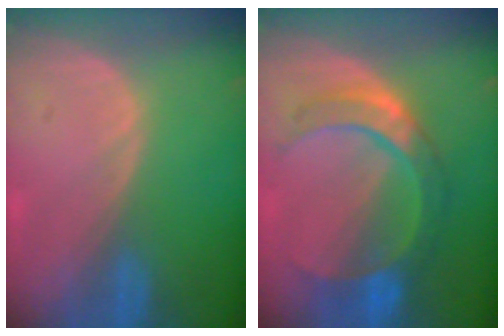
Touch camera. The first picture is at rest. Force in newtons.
{"total": 8.0, "press": 8.0, "slide": 0.4}